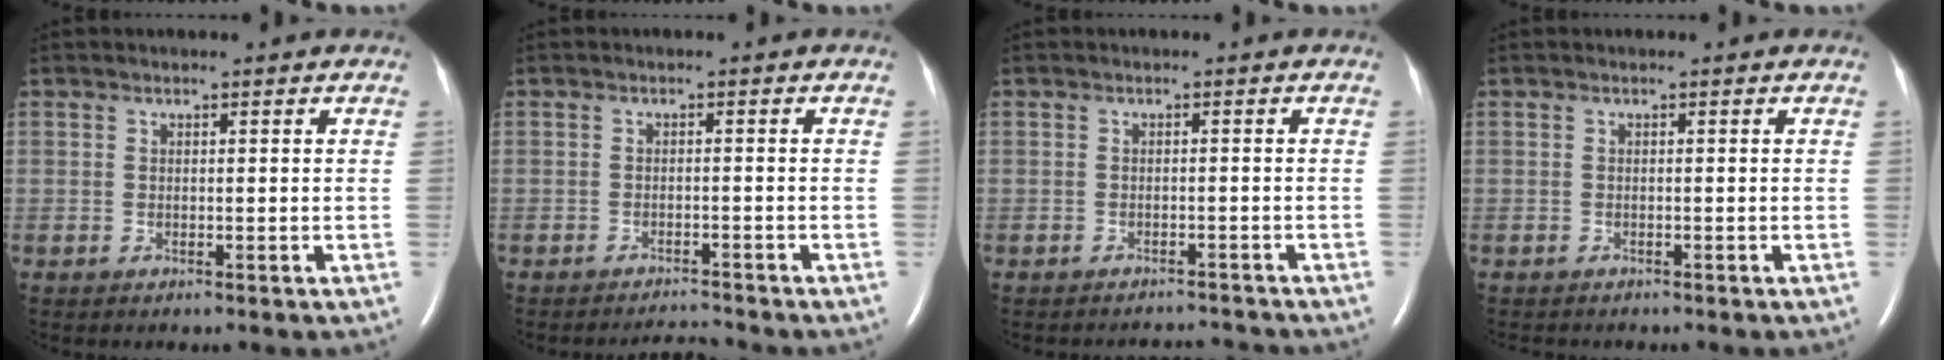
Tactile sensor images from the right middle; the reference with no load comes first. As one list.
[{"total": 2.5, "force": [-2.3, -0.7, -0.3], "torque": [-0.001, -0.014, -0.034]}, {"total": 3.3, "force": [-3.2, 0.1, -0.5], "torque": [0.007, -0.002, -0.043]}, {"total": 1.6, "force": [-1.5, 0.5, 0.5], "torque": [-0.013, -0.004, -0.018]}]